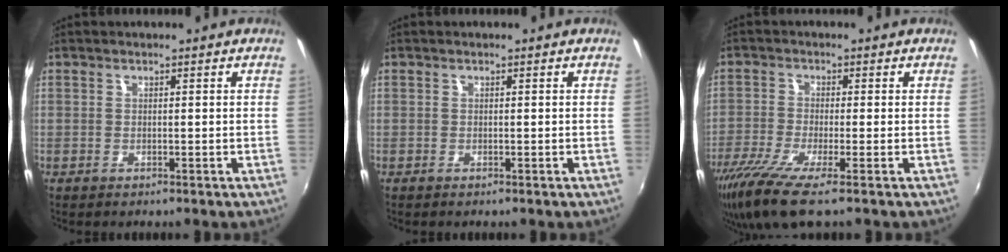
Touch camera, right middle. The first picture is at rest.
{"total": 0.0}
{"total": 8.8, "force": [-6.0, 0.4, 6.4], "torque": [-0.150, -0.039, -0.114]}